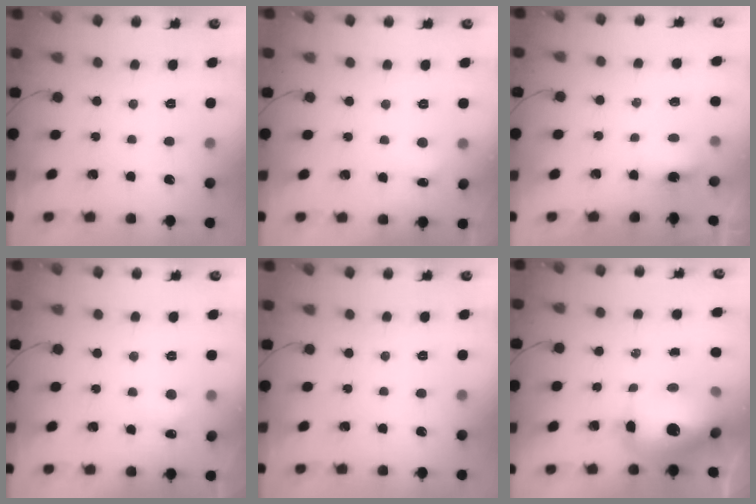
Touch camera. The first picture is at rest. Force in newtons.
{"total": 4.8, "press": 4.5, "slide": 1.4}
{"total": 3.9, "press": 3.8, "slide": 1.0}
{"total": 3.9, "press": 3.7, "slide": 1.3}
{"total": 0.0}
{"total": 16.7, "press": 16.2, "slide": 4.1}